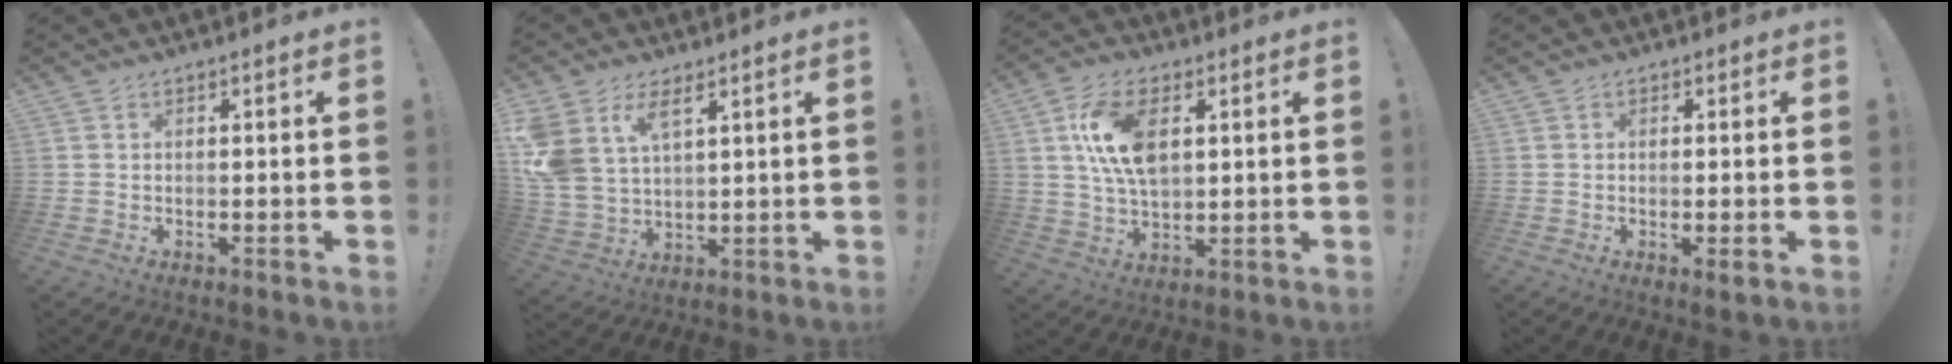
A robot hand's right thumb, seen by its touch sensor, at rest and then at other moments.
{"total": 10.0, "force": [5.8, 5.7, 5.9], "torque": [-0.145, -0.024, 0.112]}
{"total": 13.0, "force": [3.6, 7.2, 10.3], "torque": [-0.200, -0.005, 0.063]}
{"total": 2.4, "force": [0.0, -0.1, 2.4], "torque": [-0.035, -0.006, 0.000]}